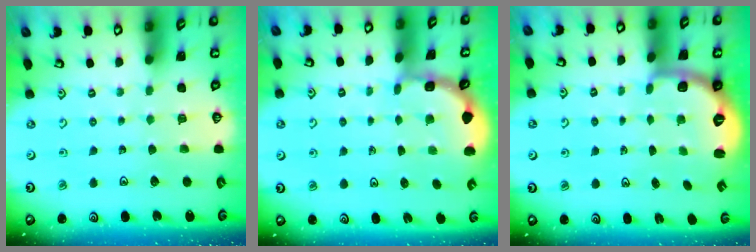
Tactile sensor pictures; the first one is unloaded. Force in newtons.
{"total": 1.9, "press": 1.9, "slide": 0.2}
{"total": 2.7, "press": 1.6, "slide": 2.2}